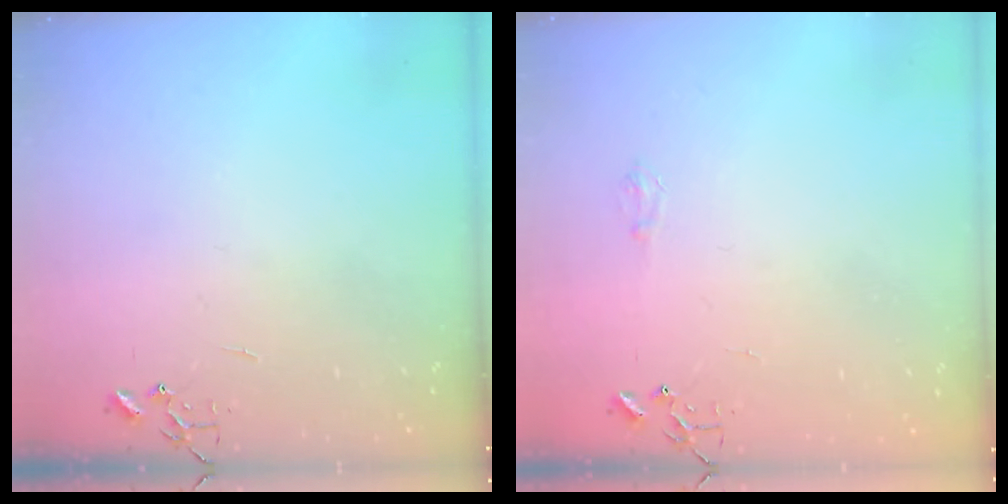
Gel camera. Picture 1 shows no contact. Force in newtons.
{"total": 3.8, "press": 3.8, "slide": 0.5}